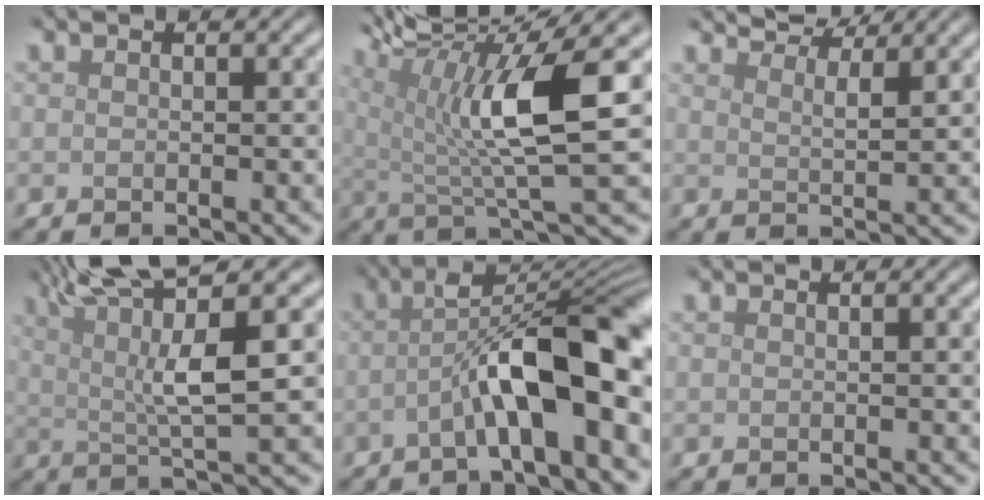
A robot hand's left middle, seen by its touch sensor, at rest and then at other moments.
{"total": 10.2, "force": [3.0, 2.6, 9.4], "torque": [-0.154, 0.003, 0.055]}
{"total": 4.0, "force": [3.8, 0.5, 1.3], "torque": [-0.013, 0.004, 0.049]}
{"total": 8.1, "force": [2.5, 1.7, 7.5], "torque": [-0.121, 0.013, 0.044]}
{"total": 9.7, "force": [-2.1, 2.5, 9.1], "torque": [-0.146, 0.016, -0.037]}
{"total": 0.8, "force": [0.3, 0.2, 0.7], "torque": [-0.005, 0.004, 0.004]}